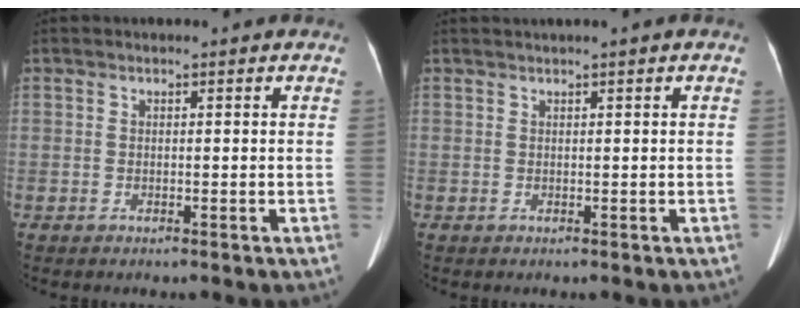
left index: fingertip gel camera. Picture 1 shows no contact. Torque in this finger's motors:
{"motor_torque": [-0.30, -0.17, -0.59, -0.15]}